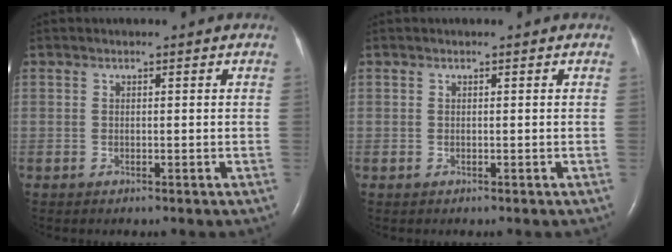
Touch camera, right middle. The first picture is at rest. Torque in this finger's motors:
{"motor_torque": [-0.04, 0.12, 0.00, 0.00]}